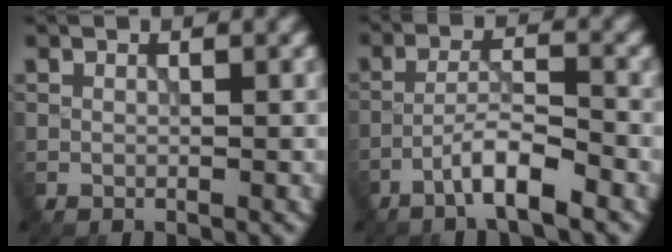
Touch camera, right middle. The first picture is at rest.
{"total": 4.2, "force": [-2.7, 0.5, 3.1], "torque": [-0.055, 0.011, -0.058]}